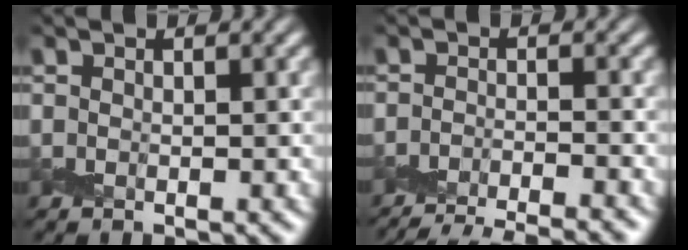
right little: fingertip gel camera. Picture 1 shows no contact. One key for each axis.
{"total": 8.9, "fx": -8.4, "fy": 1.3, "fz": 2.6, "tx": -0.027, "ty": -0.019, "tz": -0.111}